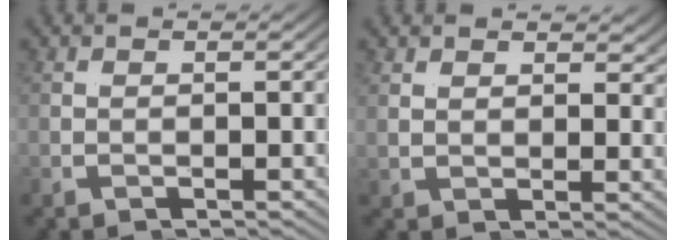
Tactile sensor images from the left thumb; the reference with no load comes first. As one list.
[{"total": 2.4, "force": [1.7, 0.9, 1.4], "torque": [-0.013, 0.005, 0.028]}]